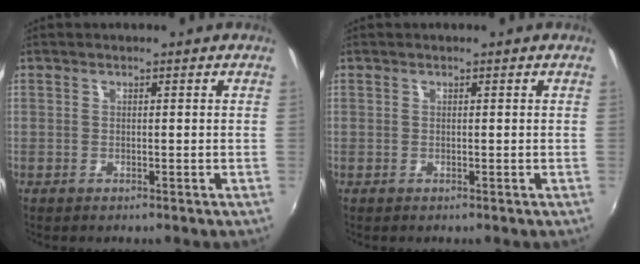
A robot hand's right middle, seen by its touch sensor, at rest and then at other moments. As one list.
[{"total": 0.0}]